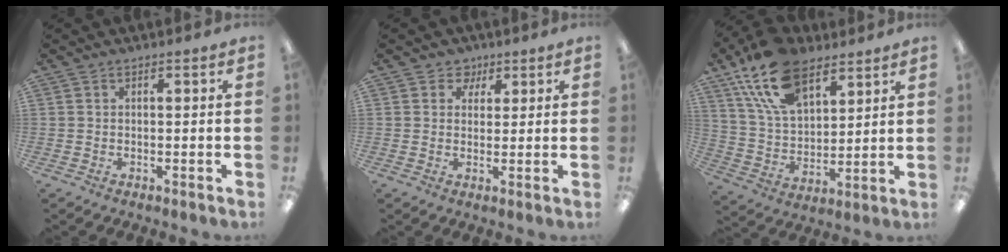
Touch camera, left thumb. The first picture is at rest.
{"total": 4.2, "force": [2.3, 3.5, 0.7], "torque": [-0.002, -0.007, 0.038]}
{"total": 18.6, "force": [11.4, 10.3, 10.6], "torque": [-0.212, -0.038, 0.209]}